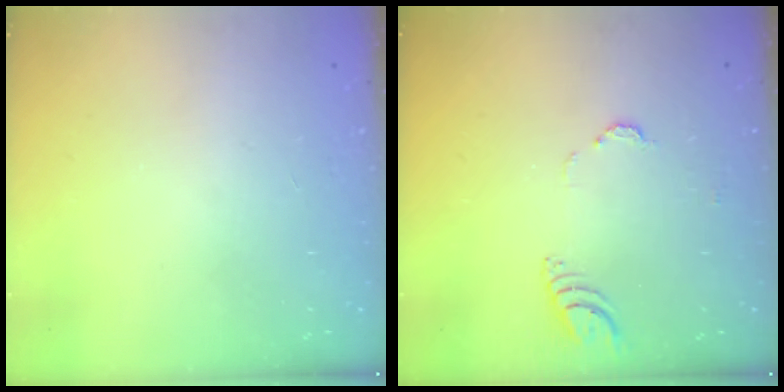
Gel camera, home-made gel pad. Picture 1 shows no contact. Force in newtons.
{"total": 3.6, "press": 3.6, "slide": 0.5}